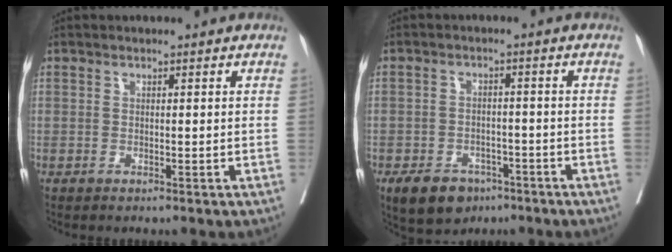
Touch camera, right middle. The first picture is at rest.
{"total": 7.0, "force": [-4.5, 4.4, 3.1], "torque": [-0.052, 0.001, -0.066]}